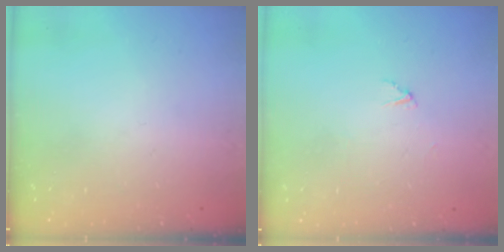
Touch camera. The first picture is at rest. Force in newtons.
{"total": 2.7, "press": 2.7, "slide": 0.1}